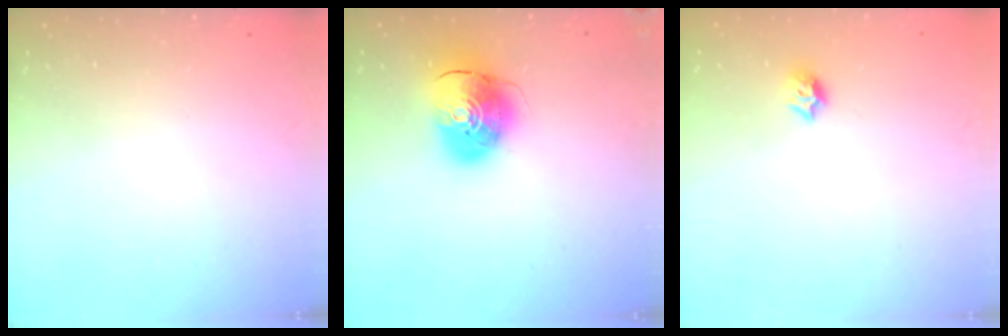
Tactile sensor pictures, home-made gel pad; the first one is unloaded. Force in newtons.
{"total": 10.9, "press": 10.7, "slide": 1.6}
{"total": 6.3, "press": 6.3, "slide": 0.2}